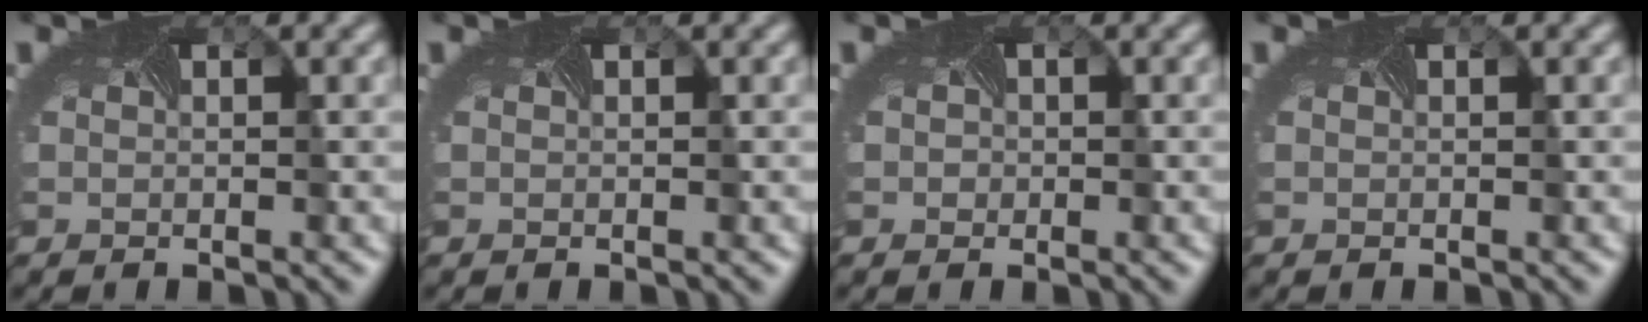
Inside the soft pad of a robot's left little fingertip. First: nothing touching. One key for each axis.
{"total": 0.0}
{"total": 1.2, "fx": 0.1, "fy": 1.1, "fz": 0.5, "tx": -0.003, "ty": 0.002, "tz": -0.004}
{"total": 0.0}